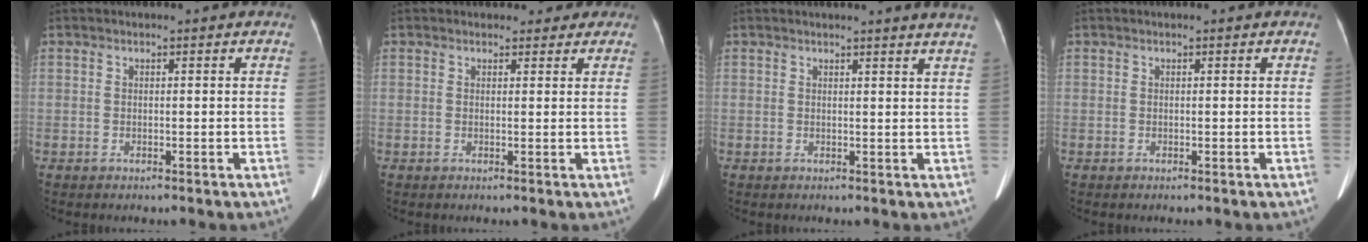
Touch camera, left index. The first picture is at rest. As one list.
[{"total": 3.0, "force": [2.4, 1.8, 0.2], "torque": [0.011, 0.002, 0.020]}, {"total": 4.8, "force": [4.4, -0.9, 1.8], "torque": [-0.019, -0.008, 0.028]}, {"total": 0.0}]